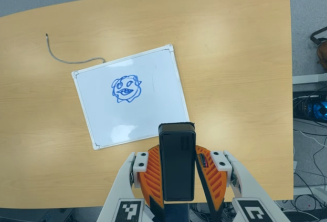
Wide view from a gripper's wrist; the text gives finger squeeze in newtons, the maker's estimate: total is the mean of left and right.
{"total": 5.3, "left": 5.0, "right": 5.5}